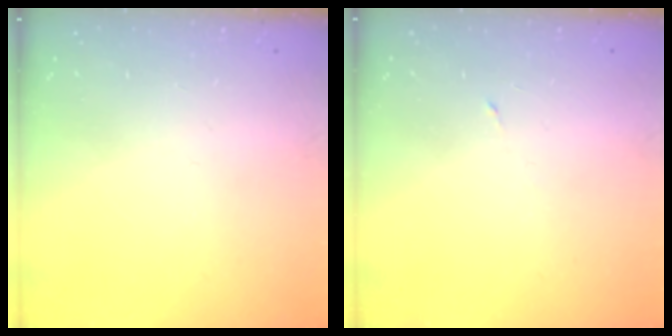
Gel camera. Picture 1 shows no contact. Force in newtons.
{"total": 3.1, "press": 2.9, "slide": 1.1}